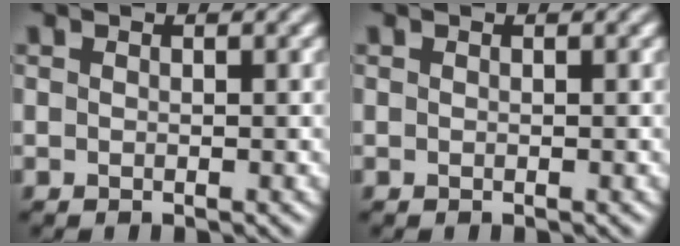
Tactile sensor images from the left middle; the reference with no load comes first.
{"total": 0.0}